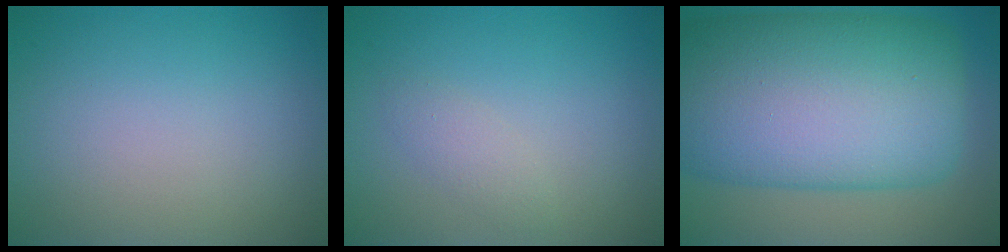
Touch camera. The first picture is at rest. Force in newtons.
{"total": 1.3, "press": 1.3, "slide": 0.1}
{"total": 17.6, "press": 17.6, "slide": 0.1}